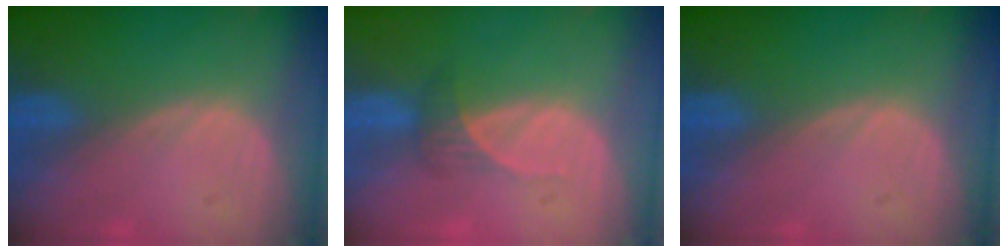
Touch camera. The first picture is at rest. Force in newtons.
{"total": 2.1, "press": 1.9, "slide": 0.9}
{"total": 0.0}